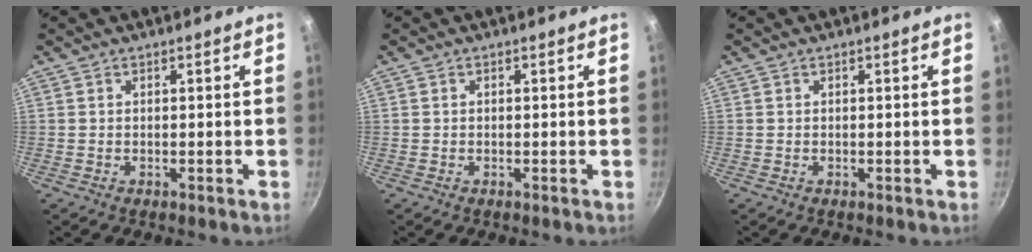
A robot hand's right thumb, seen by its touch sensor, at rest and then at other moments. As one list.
[{"total": 0.0}, {"total": 0.0}]